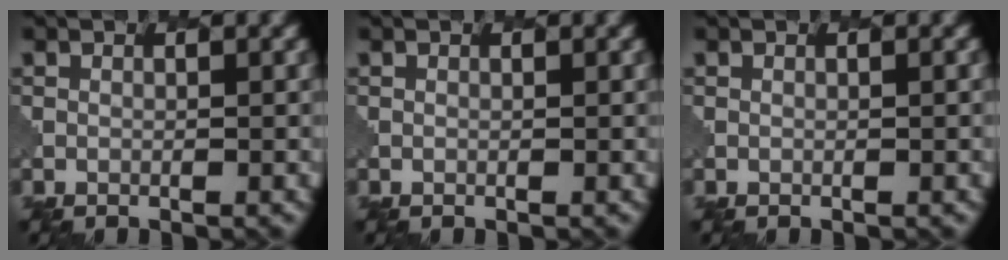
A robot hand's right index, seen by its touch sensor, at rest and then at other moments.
{"total": 0.0}
{"total": 0.7, "force": [0.0, 0.3, 0.6], "torque": [0.001, 0.001, 0.000]}